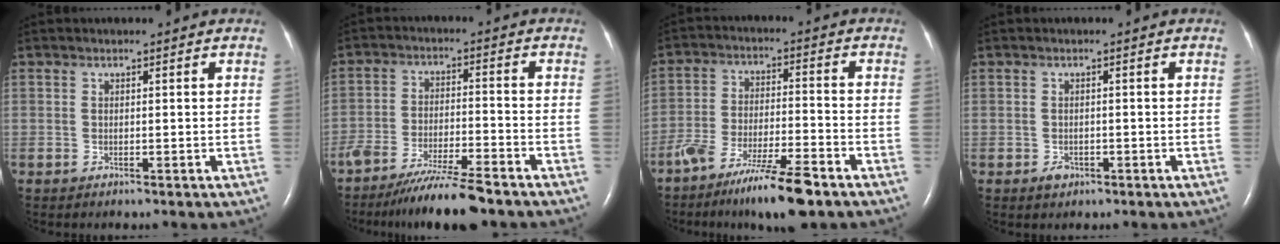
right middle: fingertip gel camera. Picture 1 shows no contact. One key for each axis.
{"total": 10.3, "fx": -8.5, "fy": 0.6, "fz": 5.7, "tx": -0.092, "ty": -0.025, "tz": -0.143}
{"total": 11.5, "fx": -8.2, "fy": 1.3, "fz": 7.9, "tx": -0.142, "ty": -0.020, "tz": -0.145}
{"total": 1.6, "fx": -0.9, "fy": 1.1, "fz": 0.7, "tx": -0.014, "ty": 0.002, "tz": -0.010}